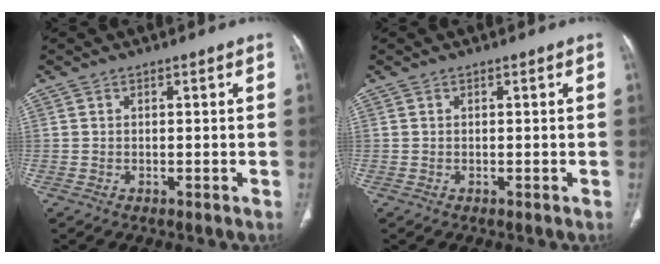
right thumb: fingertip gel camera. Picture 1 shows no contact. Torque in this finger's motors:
{"motor_torque": [0.00, 0.00, -0.28, 0.09, 0.00]}